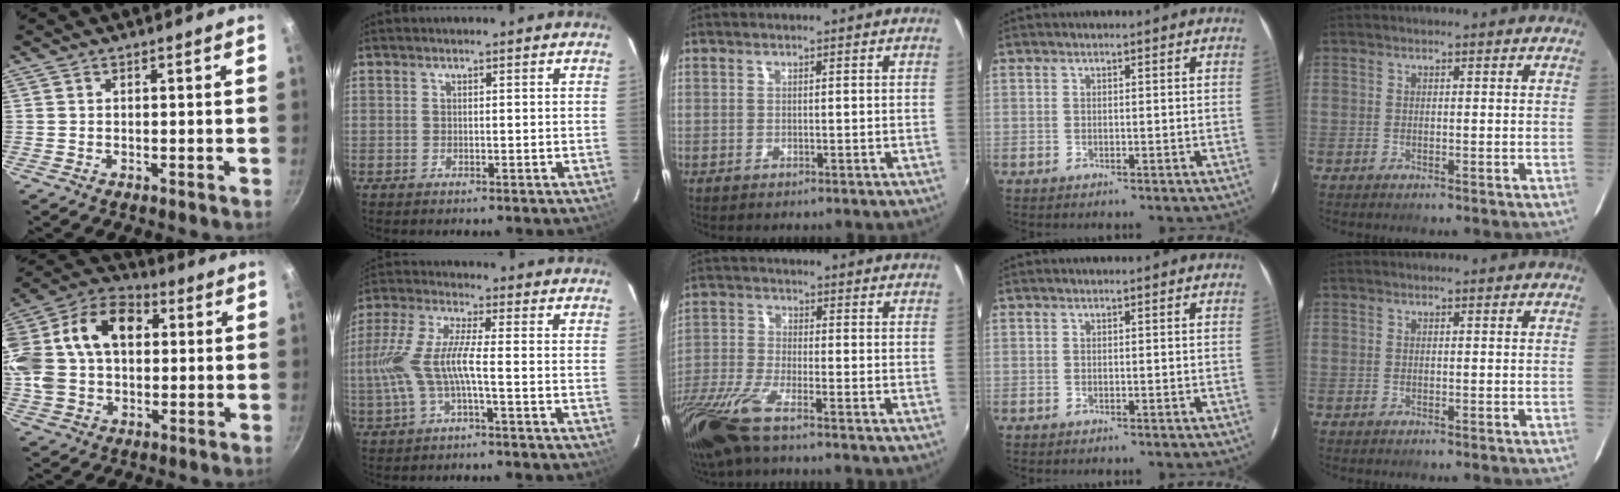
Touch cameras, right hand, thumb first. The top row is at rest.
{"thumb": {"total": 23.3, "force": [3.4, 16.2, 16.4], "torque": [-0.323, 0.048, 0.044]}, "index": {"total": 9.4, "force": [-2.3, 1.2, 9.1], "torque": [-0.203, -0.002, -0.038]}, "middle": {"total": 11.5, "force": [-8.3, 1.8, 7.9], "torque": [-0.182, -0.039, -0.165]}}